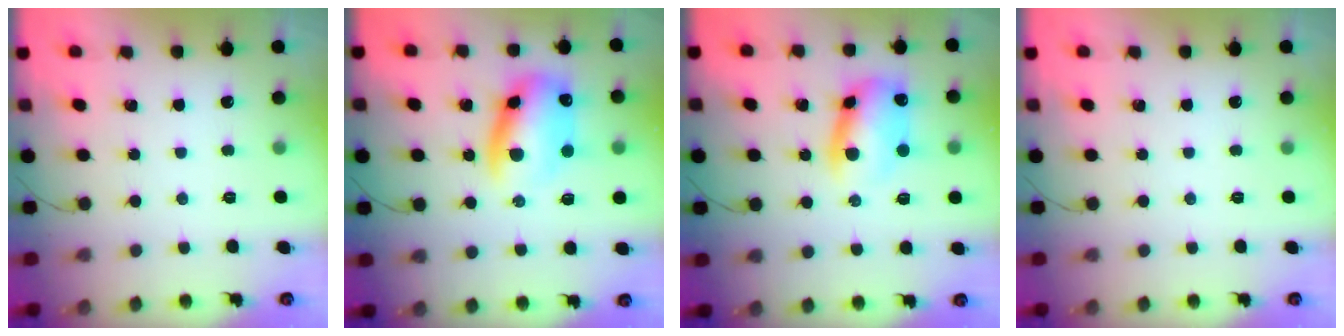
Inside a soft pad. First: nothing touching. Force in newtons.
{"total": 12.6, "press": 12.3, "slide": 2.9}
{"total": 10.3, "press": 10.2, "slide": 1.4}
{"total": 0.0}